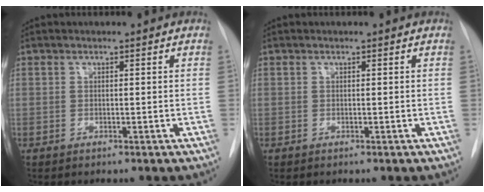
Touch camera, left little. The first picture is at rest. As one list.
[{"total": 0.0}]